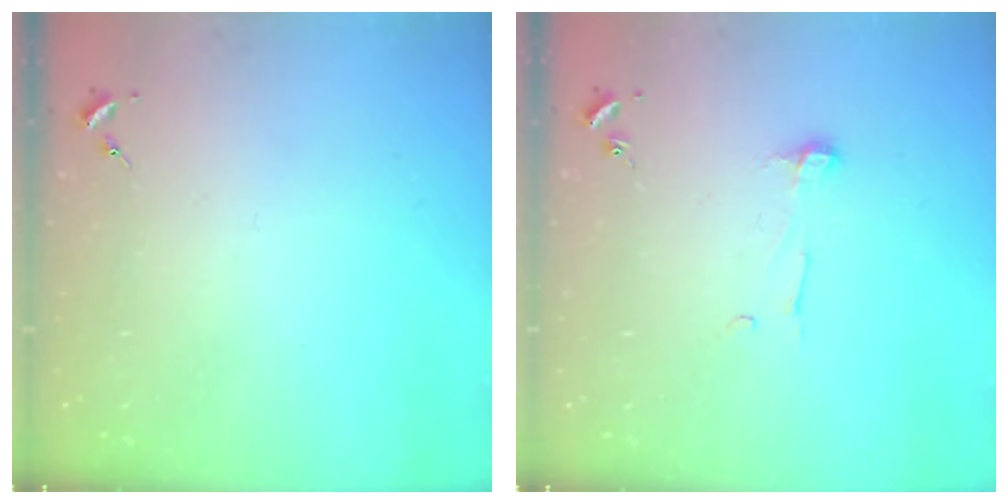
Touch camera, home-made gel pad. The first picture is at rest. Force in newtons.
{"total": 5.4, "press": 5.4, "slide": 0.2}